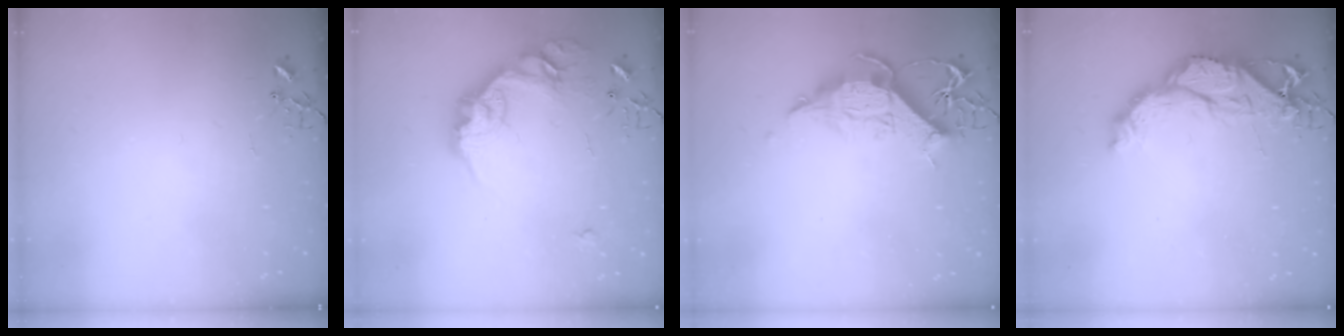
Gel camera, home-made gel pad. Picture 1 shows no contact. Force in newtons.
{"total": 19.2, "press": 19.2, "slide": 0.8}
{"total": 13.2, "press": 13.1, "slide": 1.5}
{"total": 15.7, "press": 15.6, "slide": 1.4}